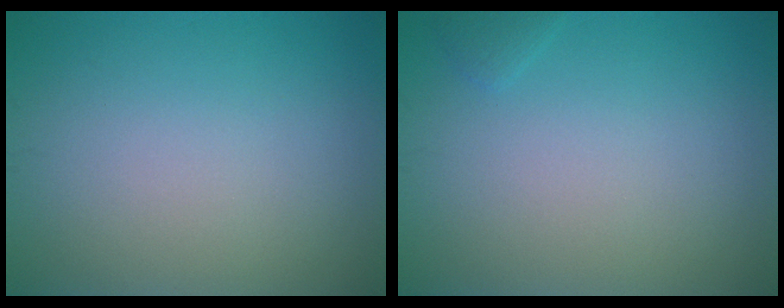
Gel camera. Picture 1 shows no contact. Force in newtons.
{"total": 0.6, "press": 0.6, "slide": 0.1}